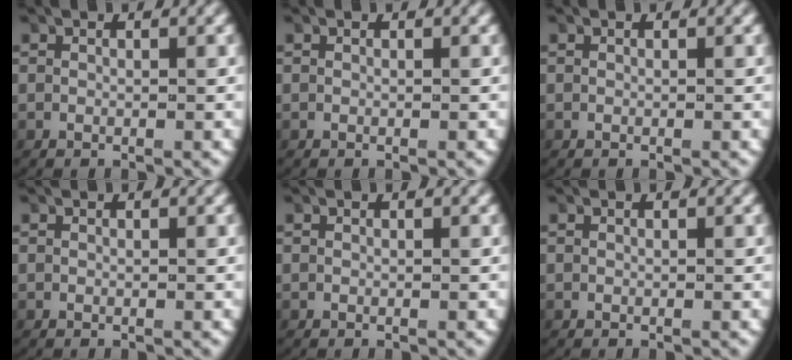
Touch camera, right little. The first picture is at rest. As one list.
[{"total": 0.0}, {"total": 0.0}, {"total": 0.0}, {"total": 0.0}, {"total": 0.0}]